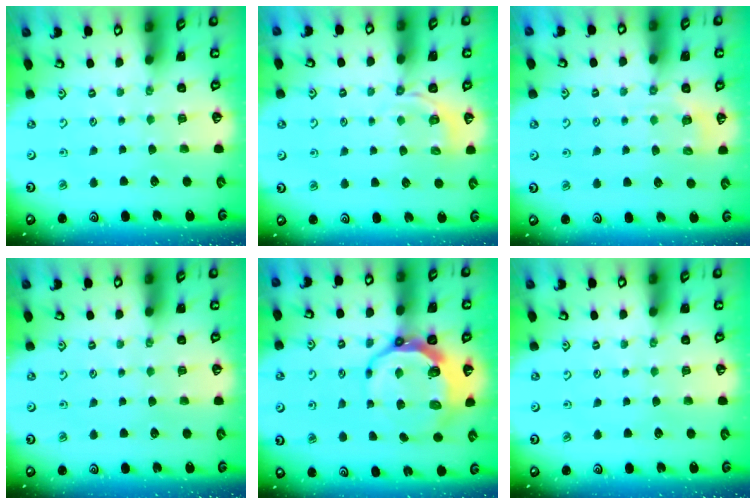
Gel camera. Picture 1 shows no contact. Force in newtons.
{"total": 2.8, "press": 2.1, "slide": 1.8}
{"total": 2.9, "press": 2.6, "slide": 1.2}
{"total": 0.0}
{"total": 9.6, "press": 8.6, "slide": 4.3}
{"total": 0.0}